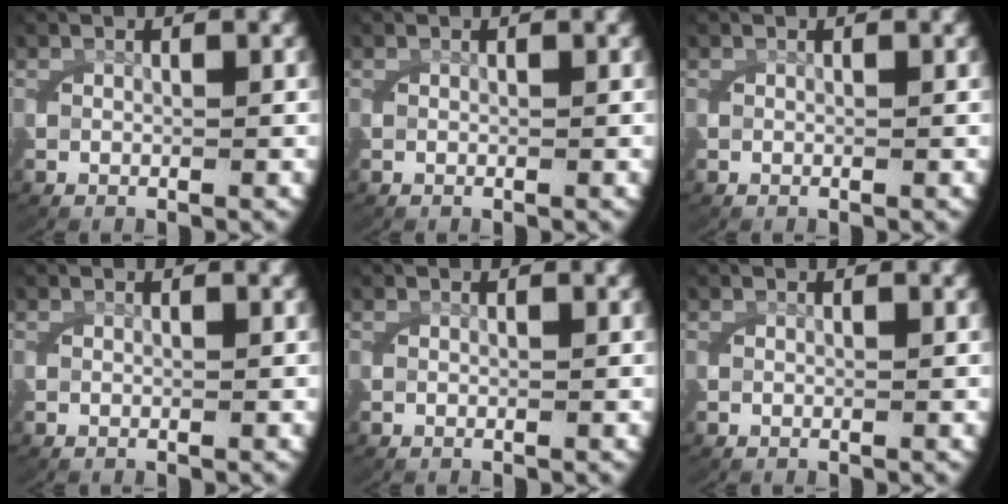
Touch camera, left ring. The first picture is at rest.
{"total": 0.0}
{"total": 0.0}
{"total": 0.0}
{"total": 0.0}
{"total": 0.0}